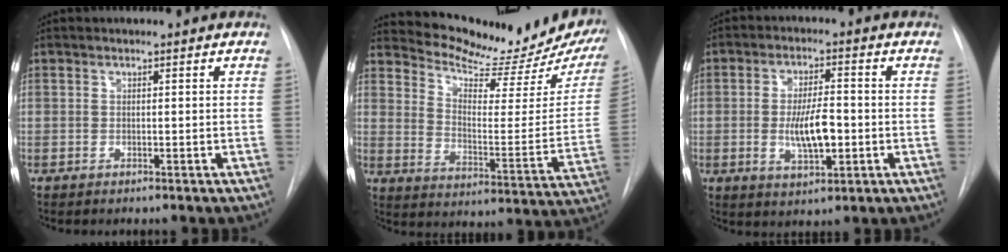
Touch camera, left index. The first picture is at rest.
{"total": 20.4, "force": [19.2, 2.6, 6.5], "torque": [-0.101, -0.097, 0.248]}
{"total": 7.4, "force": [-1.3, 2.5, 6.9], "torque": [-0.126, -0.005, -0.021]}